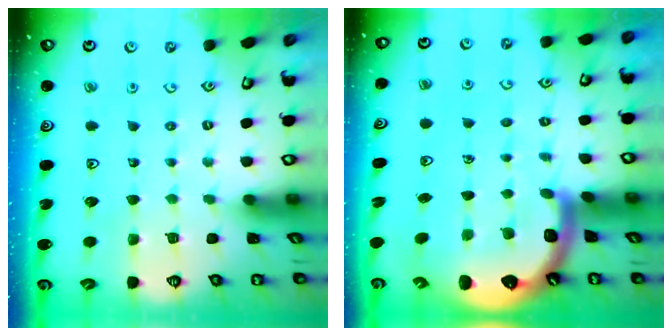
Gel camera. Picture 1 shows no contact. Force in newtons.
{"total": 7.2, "press": 6.9, "slide": 1.9}